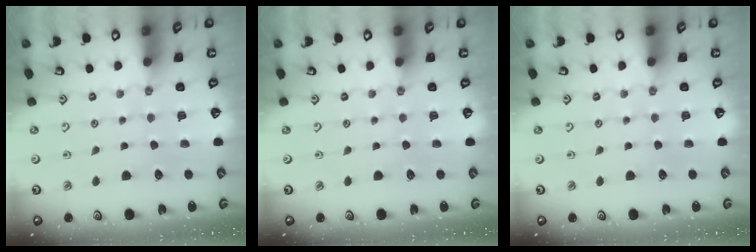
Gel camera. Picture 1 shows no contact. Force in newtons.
{"total": 0.0}
{"total": 0.0}